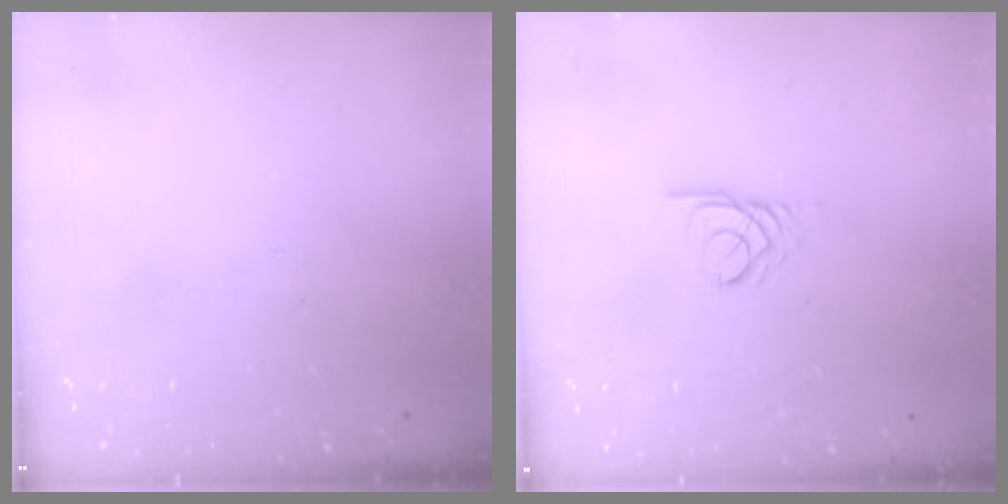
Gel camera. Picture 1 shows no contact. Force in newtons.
{"total": 2.5, "press": 2.5, "slide": 0.2}